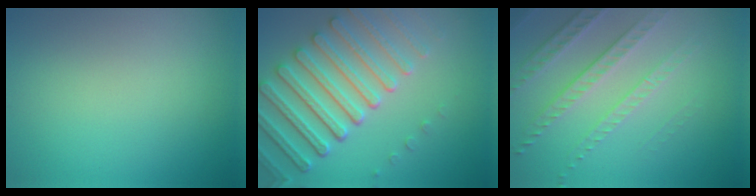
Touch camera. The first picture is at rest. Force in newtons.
{"total": 6.8, "press": 5.4, "slide": 4.0}
{"total": 3.6, "press": 3.4, "slide": 1.3}